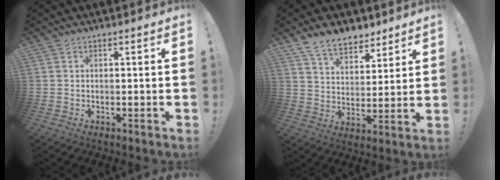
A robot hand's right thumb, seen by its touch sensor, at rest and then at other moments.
{"total": 10.6, "force": [8.4, 5.5, 3.6], "torque": [-0.055, -0.059, 0.160]}